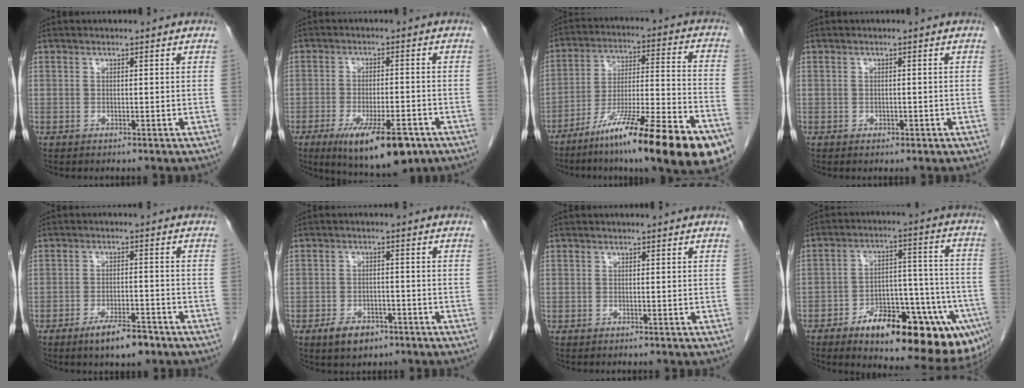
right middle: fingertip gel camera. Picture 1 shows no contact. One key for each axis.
{"total": 11.2, "fx": -6.3, "fy": 2.3, "fz": 9.0, "tx": -0.140, "ty": -0.023, "tz": -0.091}
{"total": 24.3, "fx": -15.7, "fy": 2.0, "fz": 18.5, "tx": -0.222, "ty": -0.017, "tz": -0.259}
{"total": 1.1, "fx": -0.5, "fy": 0.7, "fz": 0.7, "tx": -0.009, "ty": 0.000, "tz": -0.003}
{"total": 6.1, "fx": -4.3, "fy": 1.4, "fz": 4.1, "tx": -0.073, "ty": -0.004, "tz": -0.066}
{"total": 4.6, "fx": -3.0, "fy": 2.5, "fz": 2.4, "tx": -0.043, "ty": 0.001, "tz": -0.042}
{"total": 0.0}
{"total": 22.8, "fx": -13.2, "fy": 7.4, "fz": 17.0, "tx": -0.157, "ty": 0.038, "tz": -0.185}